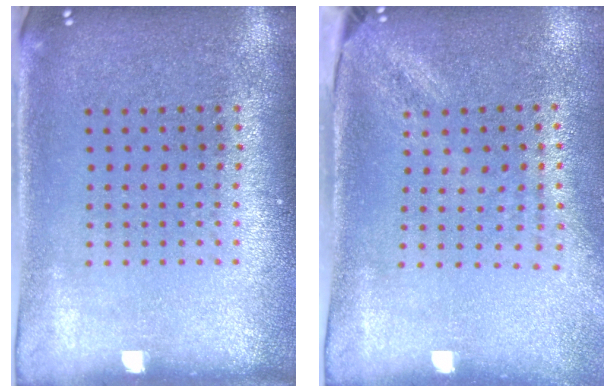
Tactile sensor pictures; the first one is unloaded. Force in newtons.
{"total": 1.9, "press": 1.5, "slide": 1.2}